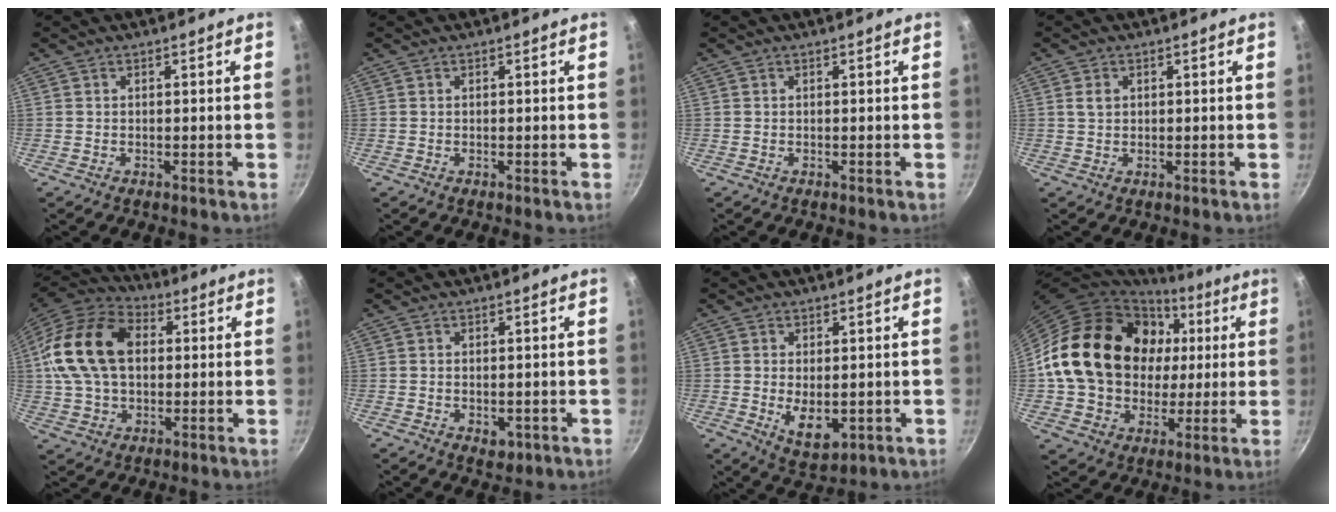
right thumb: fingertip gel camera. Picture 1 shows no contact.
{"total": 0.0}
{"total": 0.0}
{"total": 2.0, "force": [0.5, 1.5, 1.2], "torque": [-0.016, 0.002, 0.011]}
{"total": 19.3, "force": [2.9, 13.9, 13.0], "torque": [-0.226, 0.023, 0.044]}
{"total": 2.6, "force": [-0.9, 1.7, 1.8], "torque": [-0.024, -0.007, -0.011]}
{"total": 6.9, "force": [-0.8, 3.9, 5.6], "torque": [-0.086, -0.015, 0.001]}
{"total": 23.3, "force": [3.6, 18.9, 13.1], "torque": [-0.206, 0.025, 0.075]}